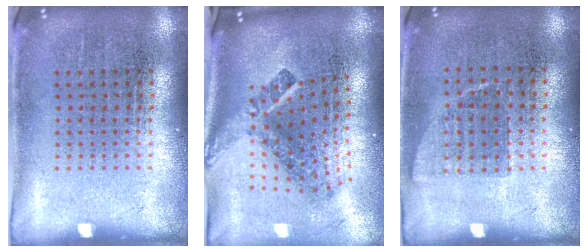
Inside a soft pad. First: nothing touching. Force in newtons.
{"total": 2.7, "press": 1.6, "slide": 2.1}
{"total": 0.8, "press": 0.7, "slide": 0.4}